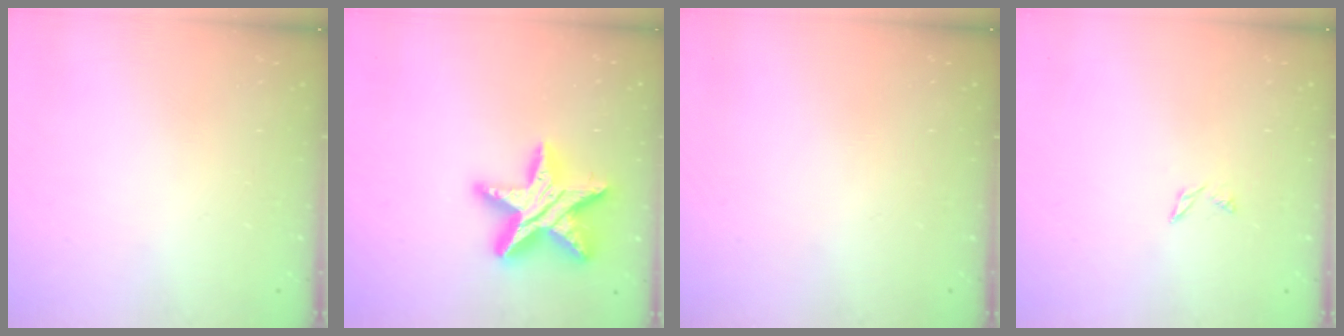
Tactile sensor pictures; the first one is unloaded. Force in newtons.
{"total": 19.5, "press": 19.5, "slide": 1.4}
{"total": 0.0}
{"total": 1.8, "press": 1.7, "slide": 0.3}